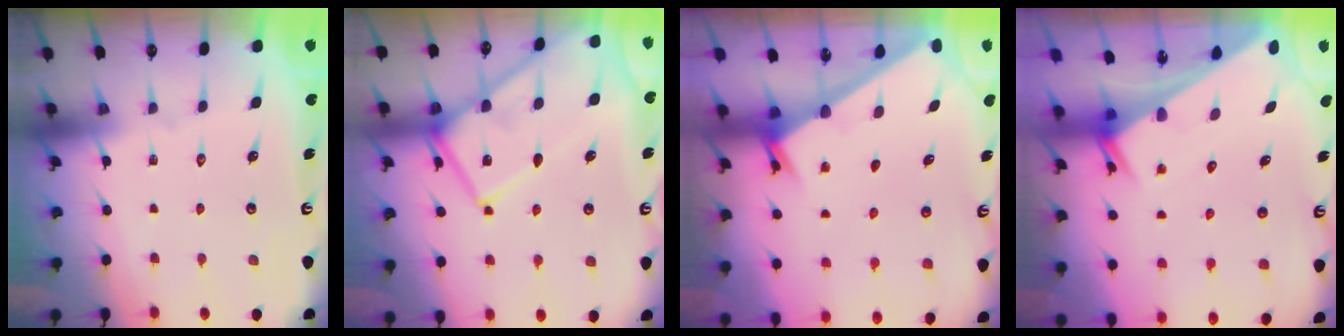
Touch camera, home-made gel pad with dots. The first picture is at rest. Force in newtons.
{"total": 15.9, "press": 15.9, "slide": 1.4}
{"total": 2.3, "press": 2.3, "slide": 0.2}
{"total": 2.6, "press": 2.6, "slide": 0.1}